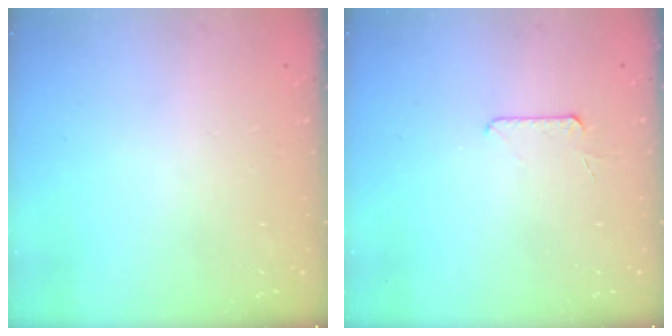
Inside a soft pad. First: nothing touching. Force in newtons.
{"total": 5.9, "press": 5.8, "slide": 0.6}